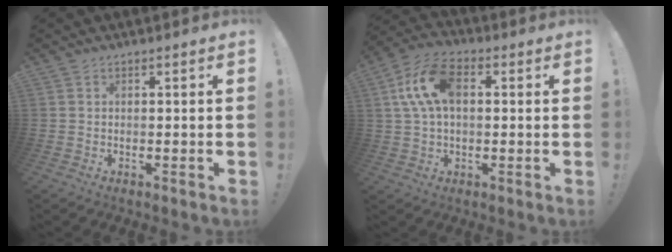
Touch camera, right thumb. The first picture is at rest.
{"total": 13.0, "force": [2.3, 7.8, 10.2], "torque": [-0.194, 0.012, 0.046]}